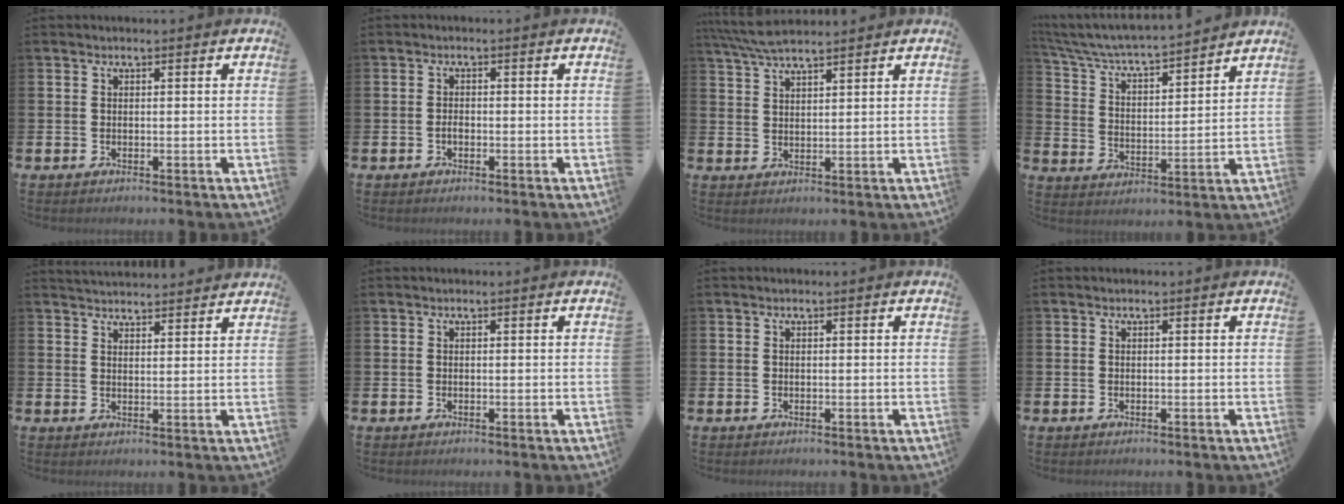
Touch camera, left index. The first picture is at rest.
{"total": 1.2, "force": [-0.5, 0.7, 0.8], "torque": [-0.007, -0.002, -0.011]}
{"total": 5.0, "force": [4.6, 0.6, 1.9], "torque": [-0.040, -0.015, 0.082]}
{"total": 5.7, "force": [5.5, 0.5, 1.7], "torque": [-0.057, -0.049, 0.086]}
{"total": 3.4, "force": [3.4, 0.3, 0.0], "torque": [0.001, -0.020, 0.061]}
{"total": 0.0}
{"total": 0.0}
{"total": 0.0}